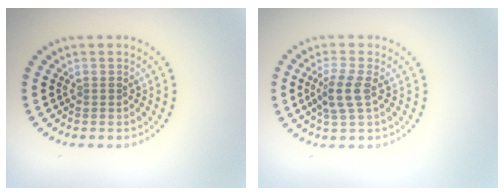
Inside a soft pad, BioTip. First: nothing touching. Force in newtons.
{"total": 2.8, "press": 2.5, "slide": 1.1}